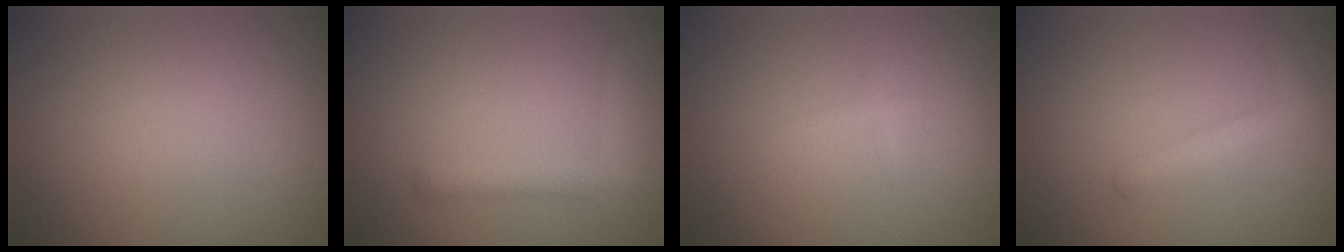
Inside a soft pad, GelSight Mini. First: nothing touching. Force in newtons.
{"total": 1.9, "press": 1.9, "slide": 0.1}
{"total": 0.7, "press": 0.6, "slide": 0.1}
{"total": 2.0, "press": 1.9, "slide": 0.1}